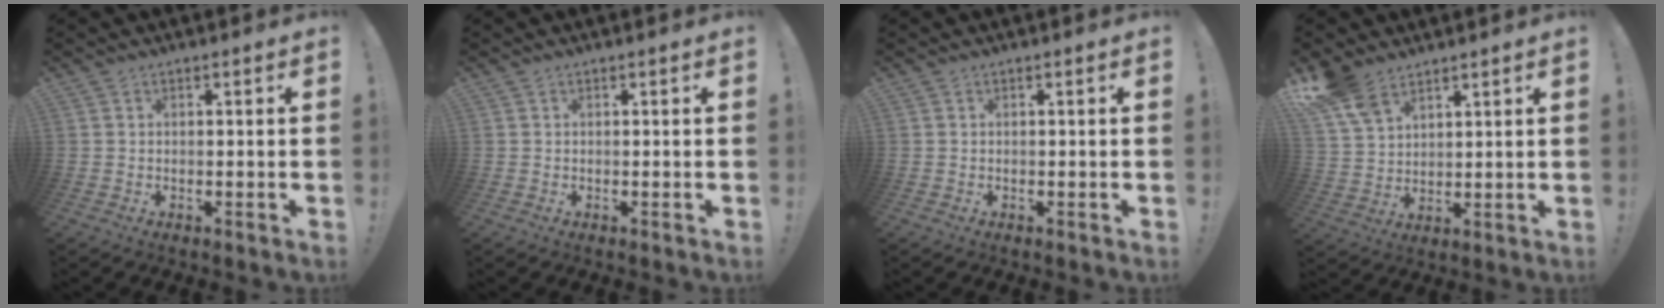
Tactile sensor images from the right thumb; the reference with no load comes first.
{"total": 0.0}
{"total": 0.0}
{"total": 9.5, "force": [7.0, 4.9, 4.3], "torque": [-0.081, -0.037, 0.138]}